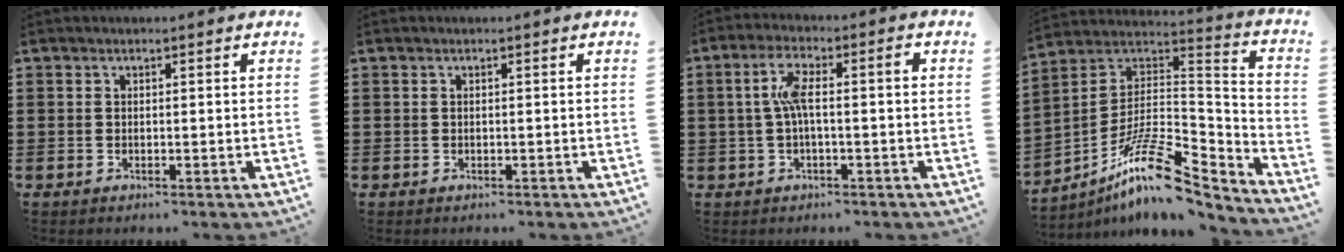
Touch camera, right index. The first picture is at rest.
{"total": 0.0}
{"total": 6.0, "force": [0.2, 1.4, 5.9], "torque": [-0.115, 0.007, -0.004]}
{"total": 14.2, "force": [-8.9, 4.7, 10.0], "torque": [-0.193, 0.018, -0.163]}